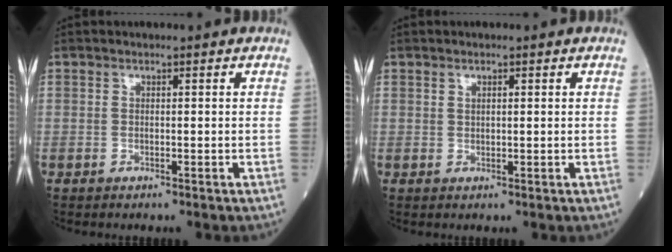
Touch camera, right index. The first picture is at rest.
{"total": 0.8, "force": [0.5, 0.3, 0.6], "torque": [-0.010, 0.000, 0.008]}